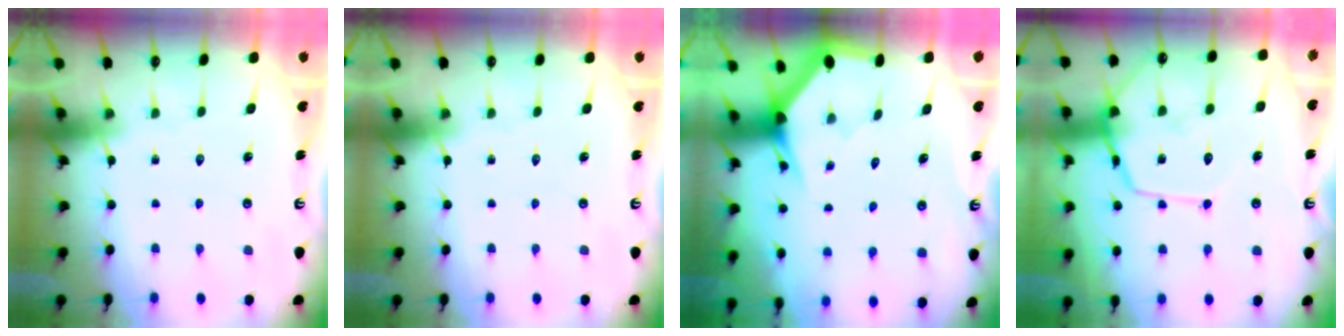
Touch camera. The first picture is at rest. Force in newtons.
{"total": 0.0}
{"total": 3.1, "press": 3.1, "slide": 0.1}
{"total": 12.5, "press": 12.4, "slide": 1.2}